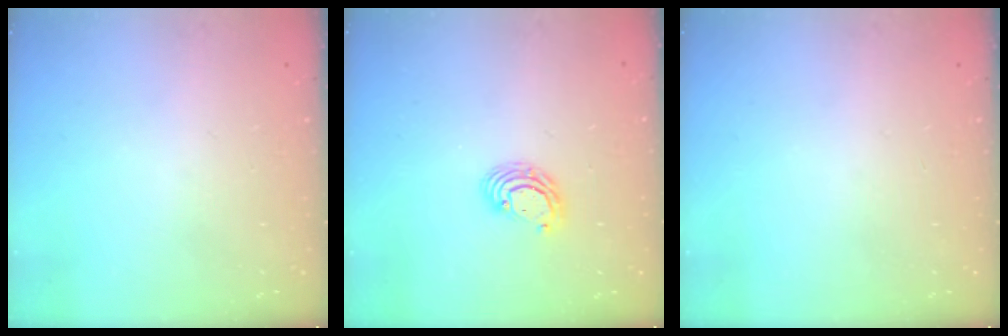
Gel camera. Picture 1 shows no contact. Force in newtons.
{"total": 5.6, "press": 5.6, "slide": 0.3}
{"total": 0.0}